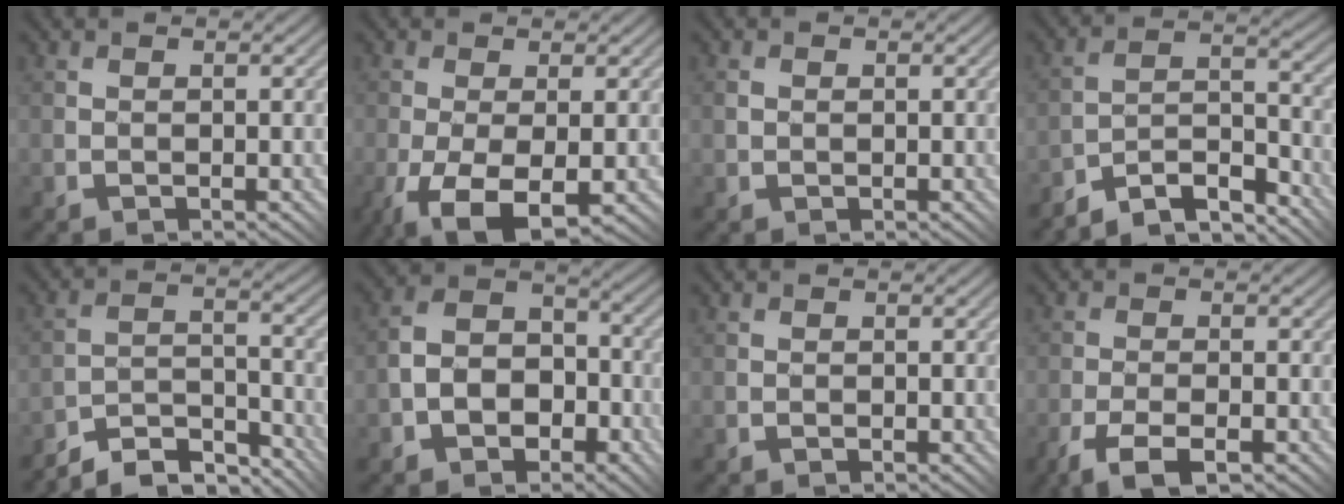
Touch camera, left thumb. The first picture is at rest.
{"total": 7.5, "force": [-3.4, 3.0, 6.0], "torque": [-0.138, -0.022, -0.049]}
{"total": 0.7, "force": [0.2, 0.6, 0.3], "torque": [-0.009, 0.001, 0.002]}
{"total": 7.5, "force": [-6.9, 0.9, 2.7], "torque": [-0.036, 0.017, -0.138]}
{"total": 7.2, "force": [-6.7, 1.2, 2.2], "torque": [-0.028, 0.012, -0.127]}
{"total": 8.4, "force": [-3.3, 5.9, 5.0], "torque": [-0.089, -0.009, -0.067]}
{"total": 0.0}
{"total": 5.2, "force": [-3.2, 1.6, 3.7], "torque": [-0.071, 0.001, -0.060]}